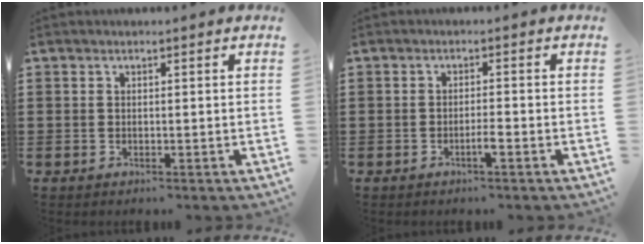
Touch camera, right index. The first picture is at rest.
{"total": 2.0, "force": [-1.2, 0.1, 1.7], "torque": [-0.030, -0.002, -0.020]}